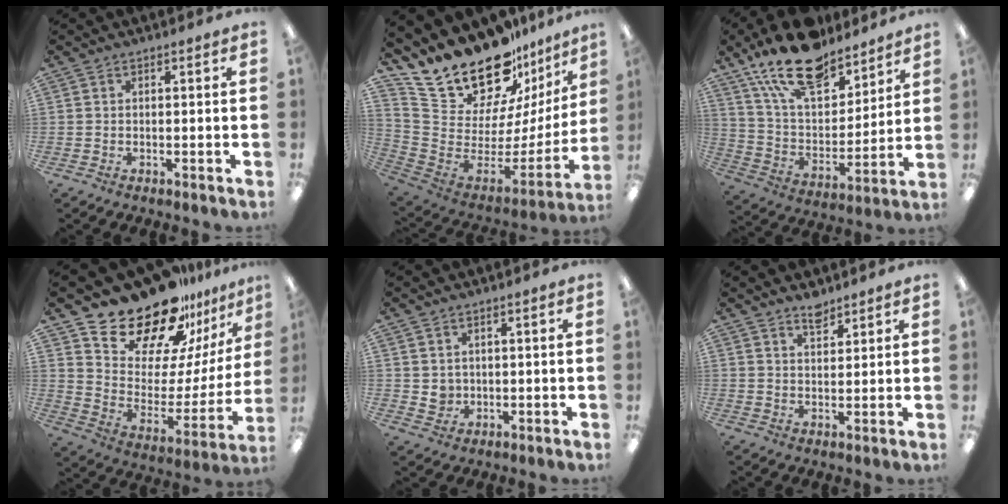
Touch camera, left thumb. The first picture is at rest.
{"total": 24.3, "force": [20.5, 9.3, 9.1], "torque": [-0.156, -0.165, 0.378]}
{"total": 19.8, "force": [15.0, 8.8, 9.6], "torque": [-0.186, -0.080, 0.269]}
{"total": 23.1, "force": [20.0, 8.7, 7.5], "torque": [-0.133, -0.153, 0.357]}
{"total": 2.8, "force": [1.2, 2.5, 0.4], "torque": [-0.006, 0.000, 0.023]}
{"total": 3.7, "force": [3.3, 1.3, 1.1], "torque": [-0.012, -0.021, 0.058]}